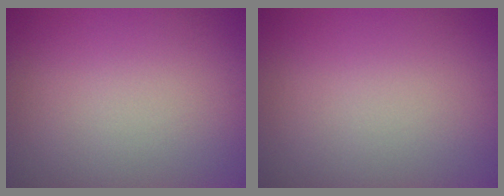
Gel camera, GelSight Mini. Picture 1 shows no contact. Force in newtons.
{"total": 0.0}